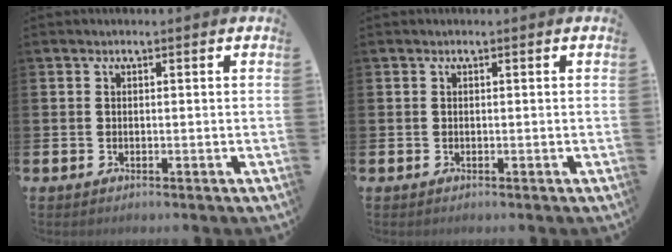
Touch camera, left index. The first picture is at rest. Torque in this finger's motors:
{"motor_torque": [0.00, 0.00, 0.00, 0.00]}